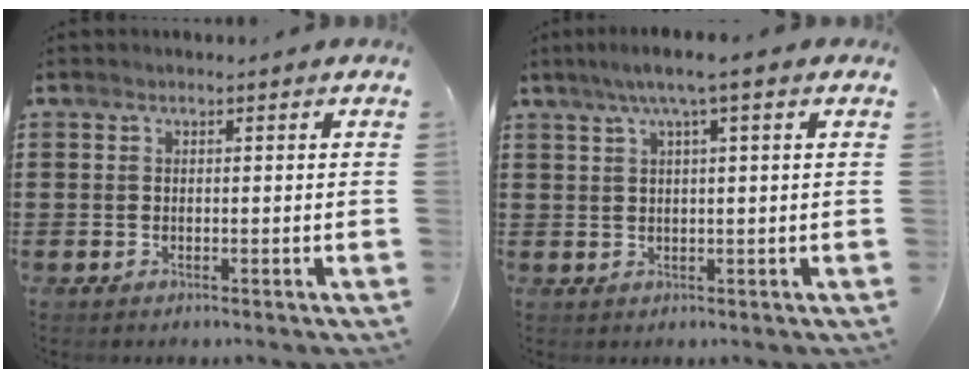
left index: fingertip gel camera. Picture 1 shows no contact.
{"total": 3.8, "force": [1.8, -0.2, 3.3], "torque": [-0.068, 0.001, 0.028]}